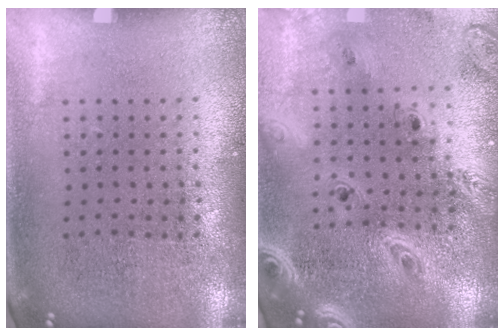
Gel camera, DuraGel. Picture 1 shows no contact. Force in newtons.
{"total": 3.2, "press": 2.7, "slide": 1.8}